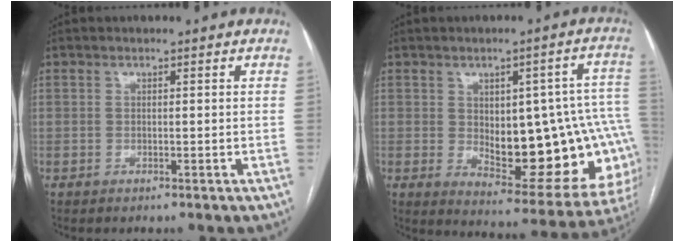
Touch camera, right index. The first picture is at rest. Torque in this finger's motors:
{"motor_torque": [1.51, -0.63, 0.35, 0.06]}